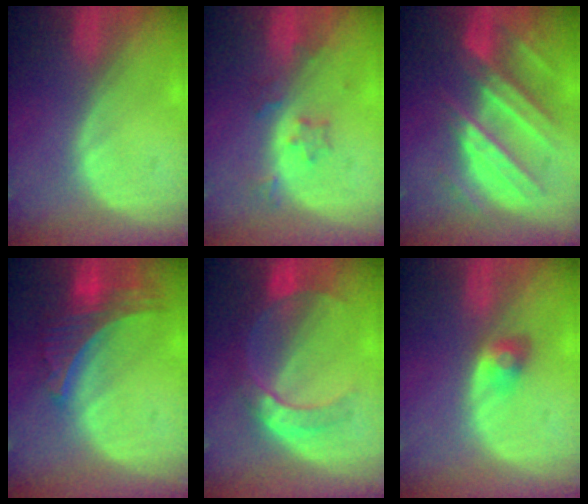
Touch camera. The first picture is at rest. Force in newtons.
{"total": 3.8, "press": 3.5, "slide": 1.3}
{"total": 10.4, "press": 9.2, "slide": 4.8}
{"total": 7.8, "press": 6.9, "slide": 3.6}
{"total": 7.2, "press": 6.5, "slide": 3.1}
{"total": 2.8, "press": 2.5, "slide": 1.2}